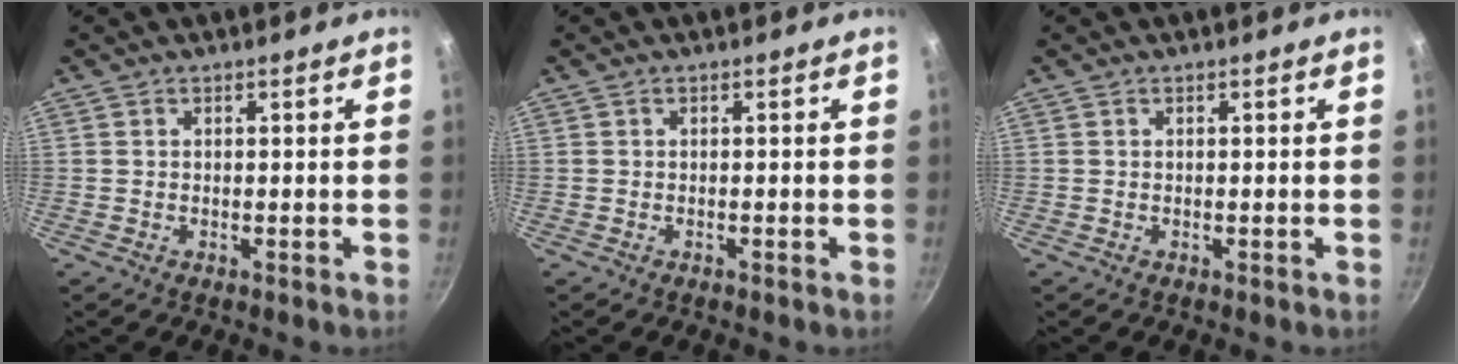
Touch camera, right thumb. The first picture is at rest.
{"total": 0.0}
{"total": 0.0}